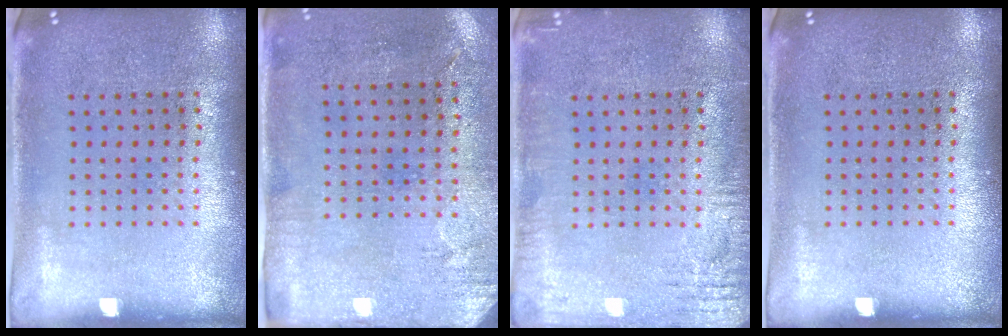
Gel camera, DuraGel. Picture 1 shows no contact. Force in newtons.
{"total": 2.9, "press": 2.4, "slide": 1.7}
{"total": 2.7, "press": 2.7, "slide": 0.2}
{"total": 0.0}